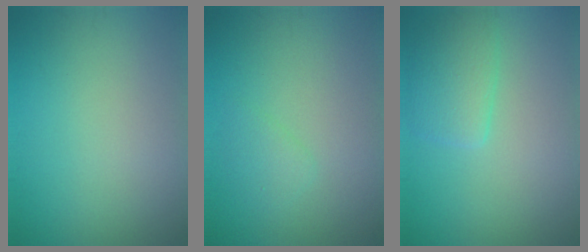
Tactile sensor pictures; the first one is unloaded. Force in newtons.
{"total": 1.2, "press": 1.2, "slide": 0.0}
{"total": 2.8, "press": 2.8, "slide": 0.3}